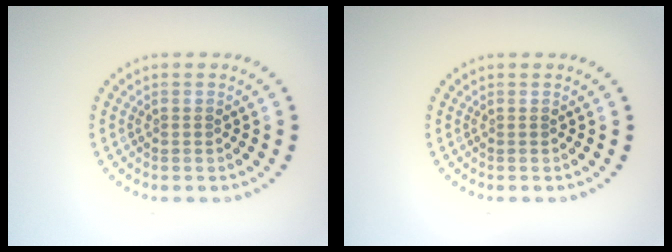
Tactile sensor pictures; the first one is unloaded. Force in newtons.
{"total": 0.0}